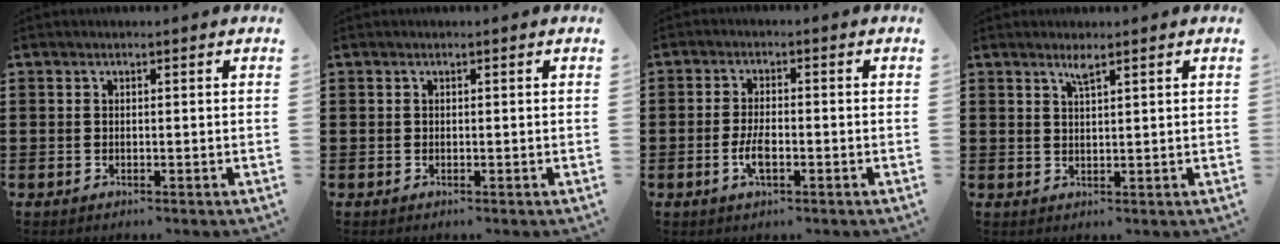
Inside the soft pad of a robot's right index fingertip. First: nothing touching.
{"total": 0.0}
{"total": 3.7, "force": [-1.3, 1.3, 3.2], "torque": [-0.070, -0.002, -0.026]}
{"total": 1.8, "force": [1.4, 0.0, 1.2], "torque": [-0.025, -0.001, 0.025]}